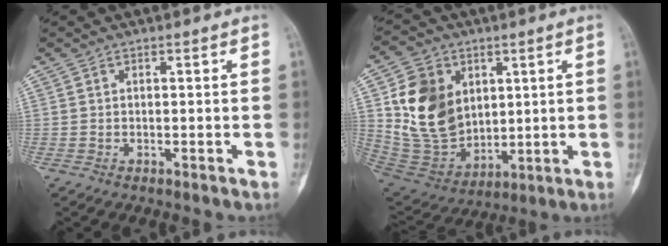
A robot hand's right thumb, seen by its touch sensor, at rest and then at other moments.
{"total": 16.9, "force": [4.4, 13.0, 9.9], "torque": [-0.153, -0.023, 0.104]}